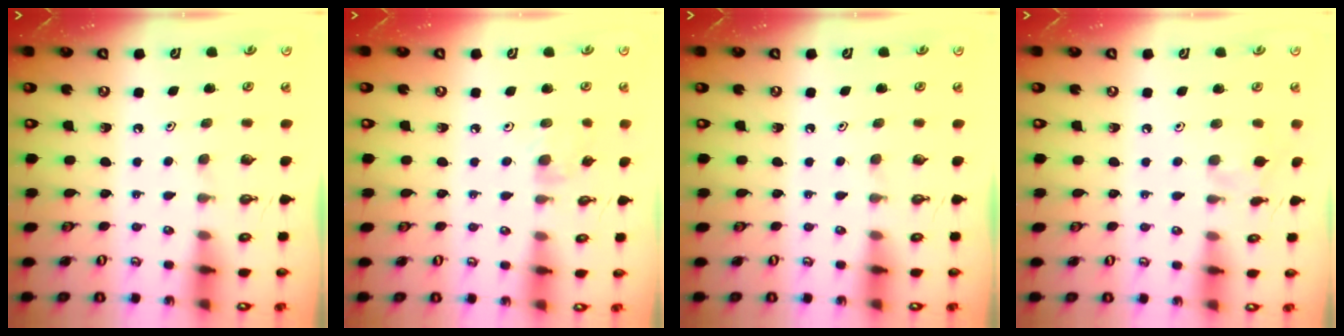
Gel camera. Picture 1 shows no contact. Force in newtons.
{"total": 2.3, "press": 2.3, "slide": 0.4}
{"total": 0.0}
{"total": 6.2, "press": 6.1, "slide": 0.9}